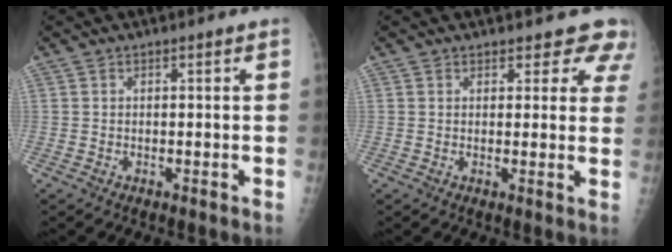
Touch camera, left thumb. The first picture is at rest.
{"total": 6.4, "force": [5.7, 2.8, 0.6], "torque": [0.045, -0.024, 0.041]}